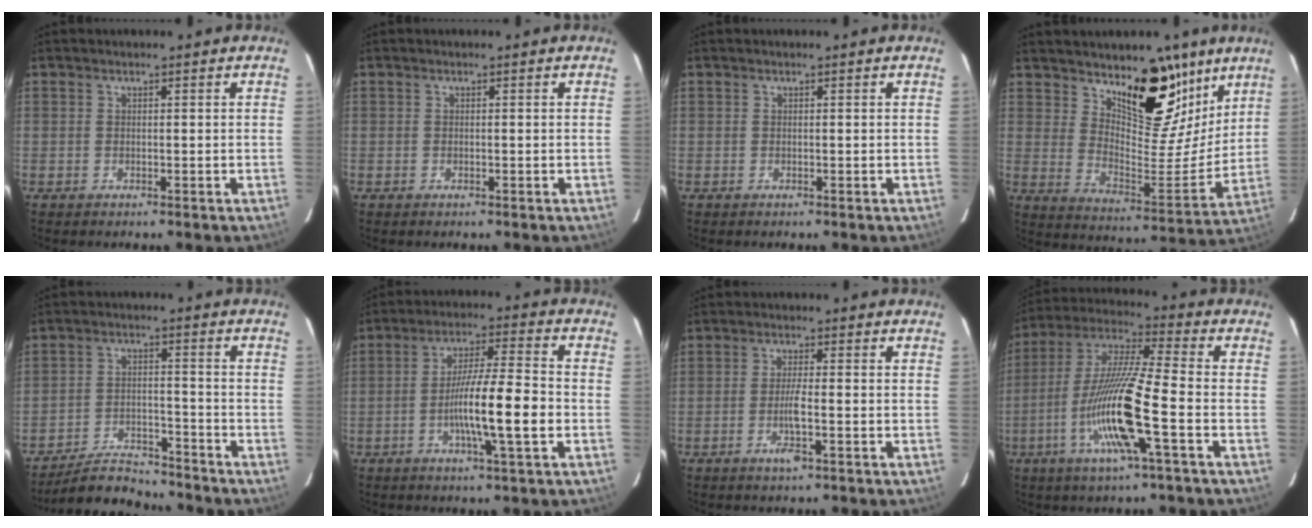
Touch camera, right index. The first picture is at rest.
{"total": 0.0}
{"total": 0.0}
{"total": 15.2, "force": [10.1, 6.0, 9.6], "torque": [-0.117, -0.023, 0.167]}
{"total": 7.6, "force": [-7.4, 1.6, 0.7], "torque": [-0.010, 0.002, -0.128]}
{"total": 11.4, "force": [-2.8, 0.3, 11.0], "torque": [-0.192, 0.000, -0.055]}
{"total": 3.8, "force": [-1.5, 0.0, 3.5], "torque": [-0.070, -0.006, -0.028]}
{"total": 15.5, "force": [-4.9, 0.3, 14.7], "torque": [-0.299, -0.007, -0.097]}